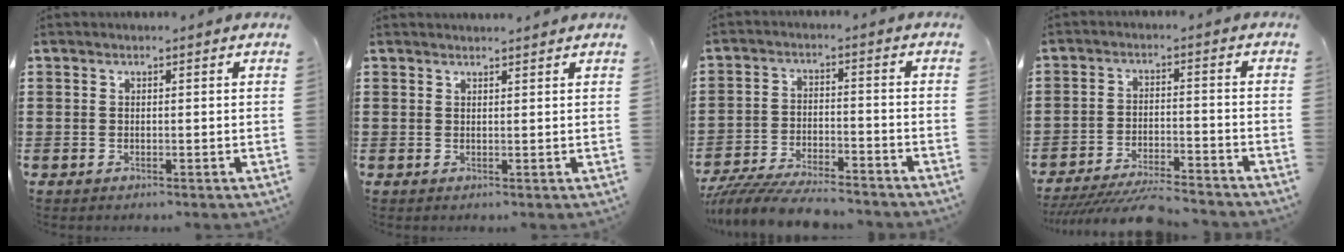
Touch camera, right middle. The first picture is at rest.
{"total": 1.2, "force": [1.2, -0.1, 0.0], "torque": [-0.003, -0.003, 0.023]}
{"total": 6.9, "force": [-6.6, 0.7, 1.9], "torque": [-0.044, 0.002, -0.131]}
{"total": 6.5, "force": [-6.1, 0.4, 2.0], "torque": [-0.033, 0.001, -0.118]}